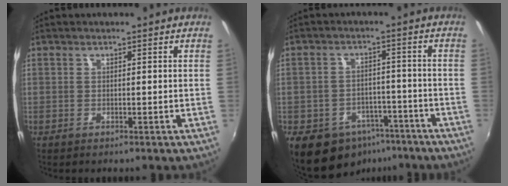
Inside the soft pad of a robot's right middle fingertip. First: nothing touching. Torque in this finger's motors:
{"motor_torque": [1.10, -1.04, 0.14, 0.07]}